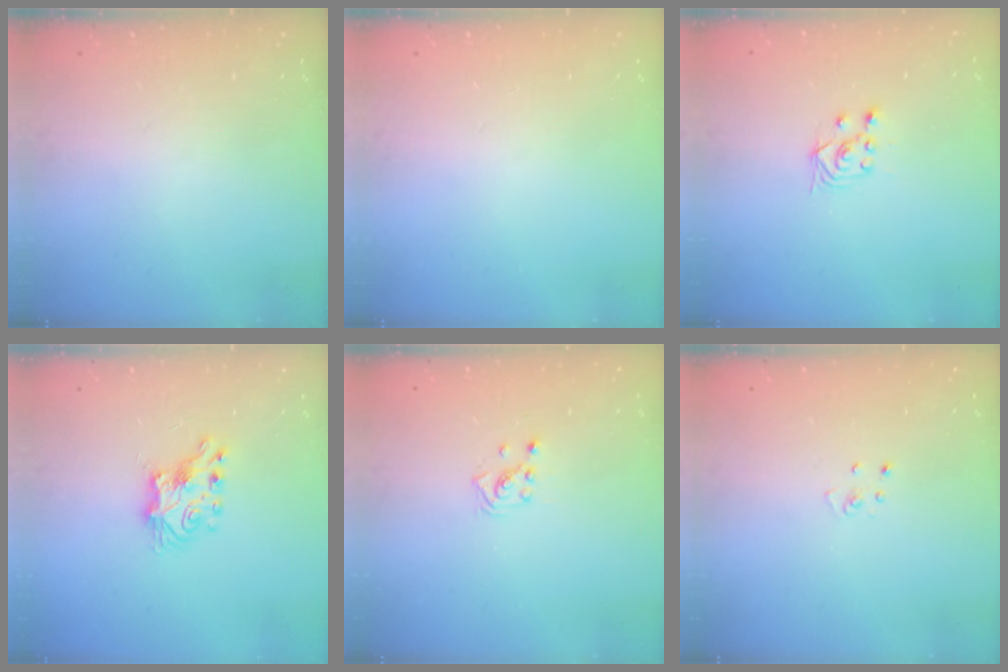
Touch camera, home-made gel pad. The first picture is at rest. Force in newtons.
{"total": 0.0}
{"total": 2.5, "press": 2.2, "slide": 1.2}
{"total": 7.3, "press": 7.2, "slide": 0.6}
{"total": 1.4, "press": 1.4, "slide": 0.1}
{"total": 2.5, "press": 2.5, "slide": 0.3}